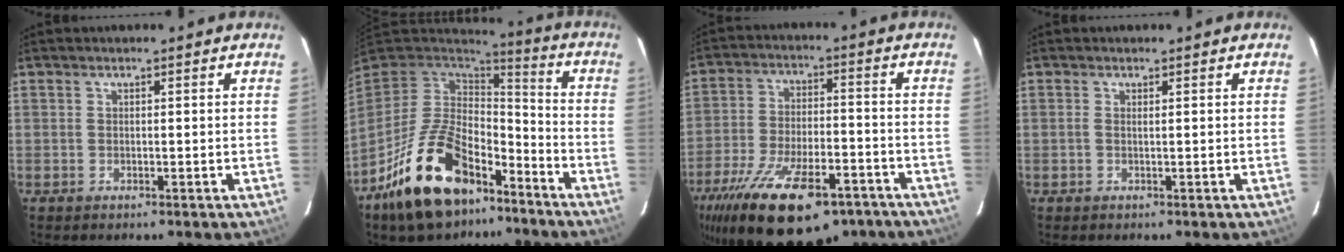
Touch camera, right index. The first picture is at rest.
{"total": 21.3, "force": [-12.5, 11.3, 13.0], "torque": [-0.261, -0.002, -0.199]}
{"total": 24.3, "force": [-16.5, 9.4, 15.2], "torque": [-0.294, -0.041, -0.249]}
{"total": 0.5, "force": [0.1, -0.1, 0.5], "torque": [-0.013, 0.000, 0.000]}